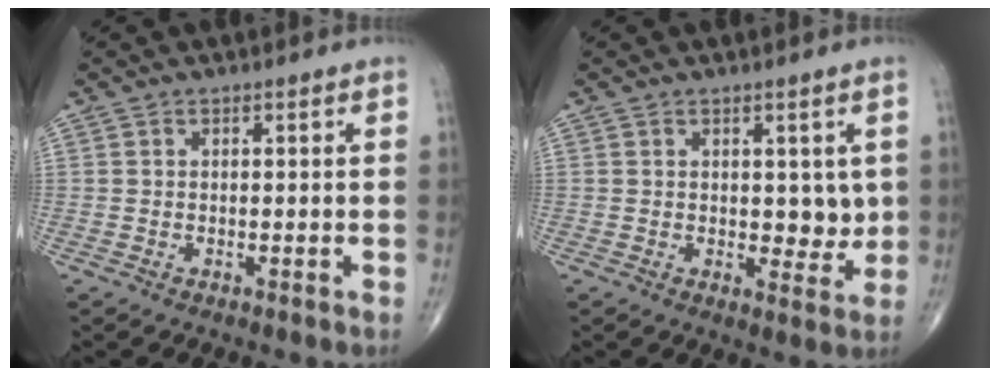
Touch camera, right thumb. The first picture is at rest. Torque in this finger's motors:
{"motor_torque": [-0.28, -0.25, -0.11, -0.06, 0.08]}